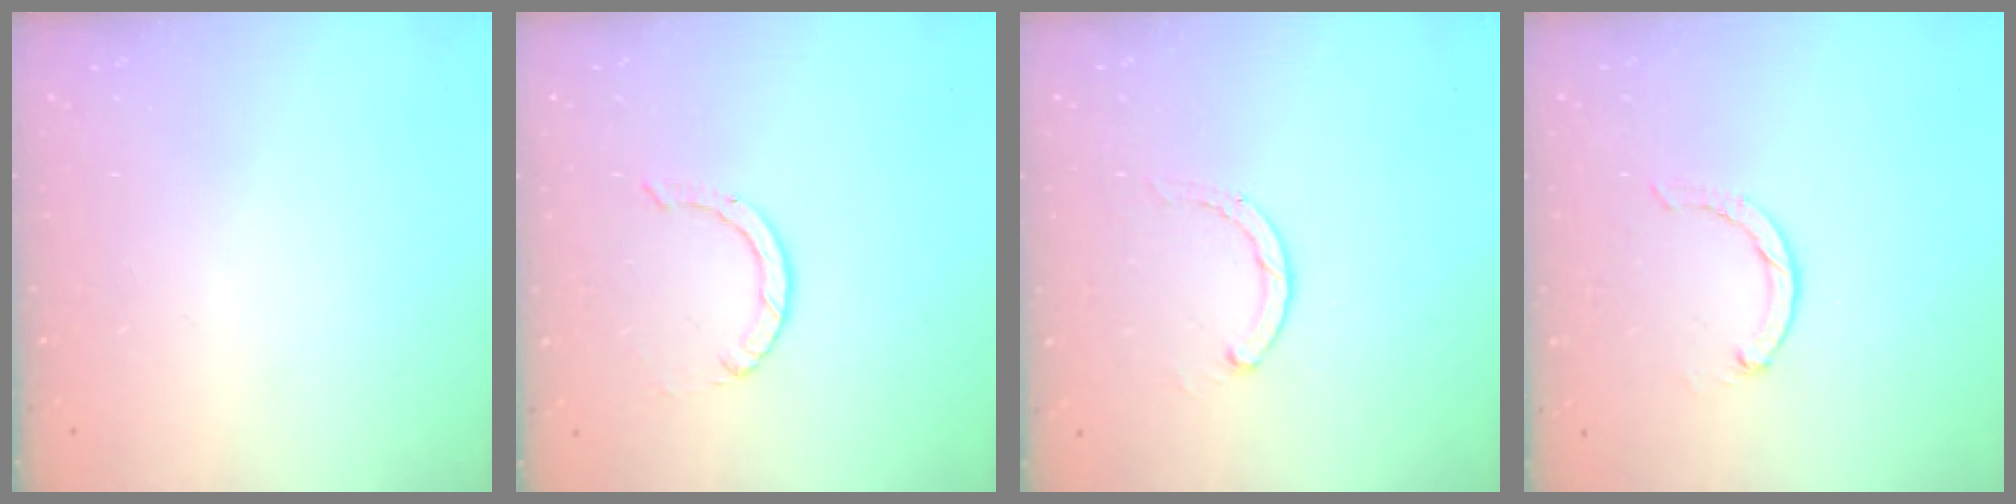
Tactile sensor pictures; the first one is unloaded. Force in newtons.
{"total": 0.9, "press": 0.9, "slide": 0.1}
{"total": 2.8, "press": 2.8, "slide": 0.5}
{"total": 1.9, "press": 1.9, "slide": 0.3}